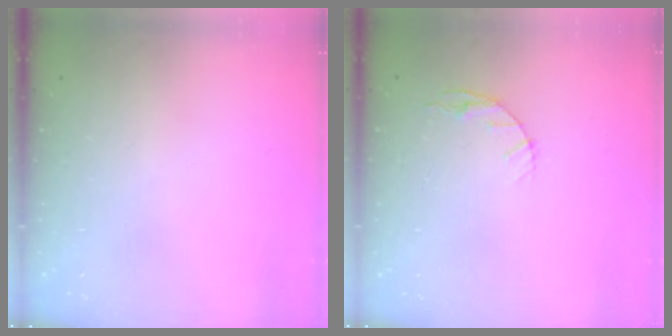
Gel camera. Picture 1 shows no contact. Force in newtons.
{"total": 5.0, "press": 4.9, "slide": 0.6}